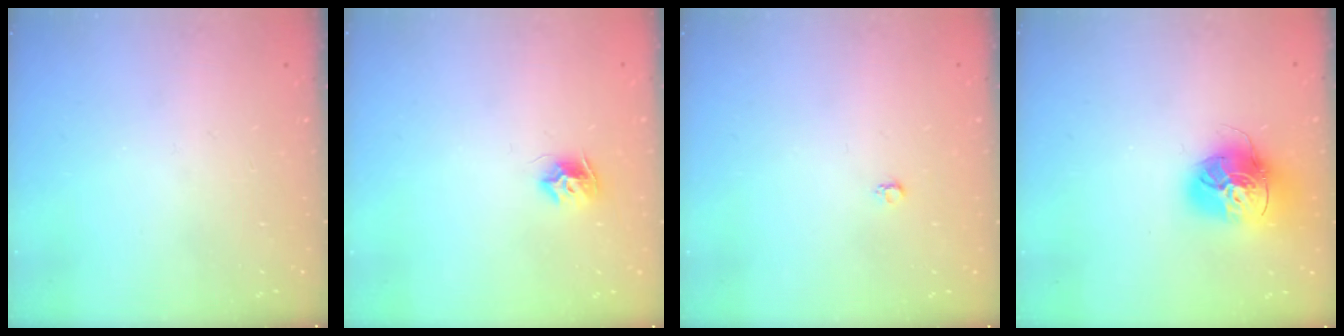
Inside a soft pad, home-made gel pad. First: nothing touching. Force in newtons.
{"total": 7.5, "press": 7.5, "slide": 0.1}
{"total": 2.6, "press": 2.6, "slide": 0.4}
{"total": 17.1, "press": 17.0, "slide": 1.9}